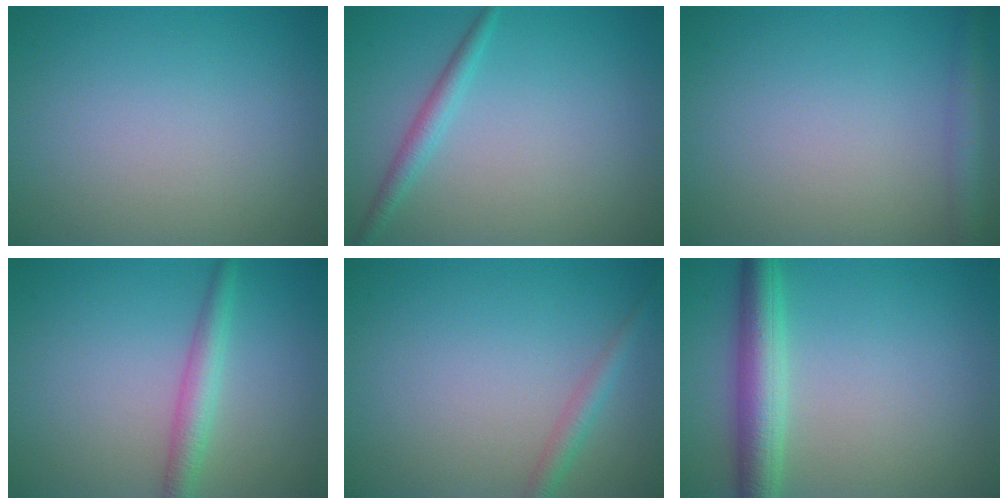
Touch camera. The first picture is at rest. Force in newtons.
{"total": 1.8, "press": 1.8, "slide": 0.0}
{"total": 2.6, "press": 2.6, "slide": 0.1}
{"total": 2.7, "press": 2.7, "slide": 0.1}
{"total": 1.7, "press": 1.7, "slide": 0.1}
{"total": 4.8, "press": 4.8, "slide": 0.1}